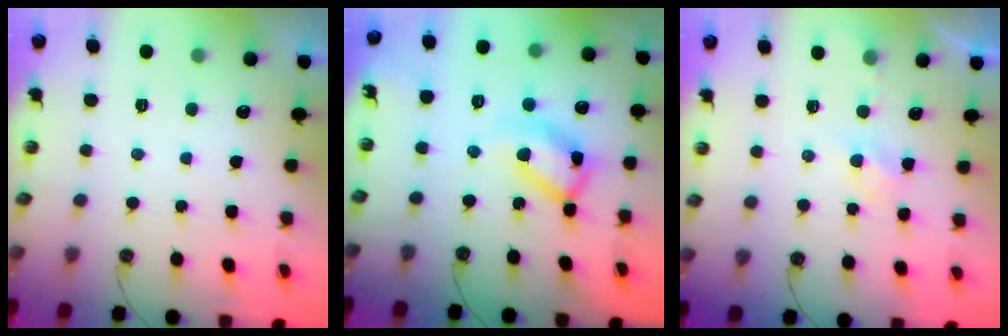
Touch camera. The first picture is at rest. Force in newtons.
{"total": 15.3, "press": 15.2, "slide": 1.3}
{"total": 3.3, "press": 3.3, "slide": 0.5}